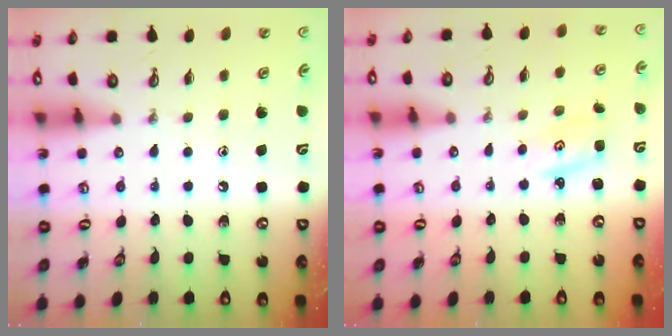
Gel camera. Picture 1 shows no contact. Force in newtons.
{"total": 1.8, "press": 1.8, "slide": 0.1}